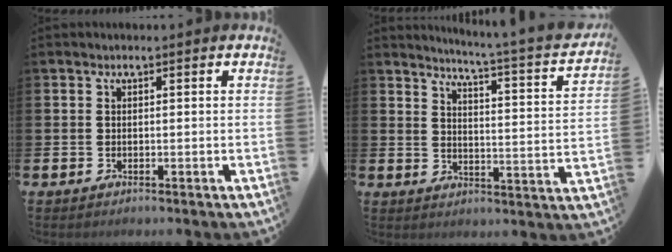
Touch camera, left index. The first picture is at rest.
{"total": 4.3, "force": [3.8, -0.6, 1.9], "torque": [-0.043, -0.045, 0.051]}